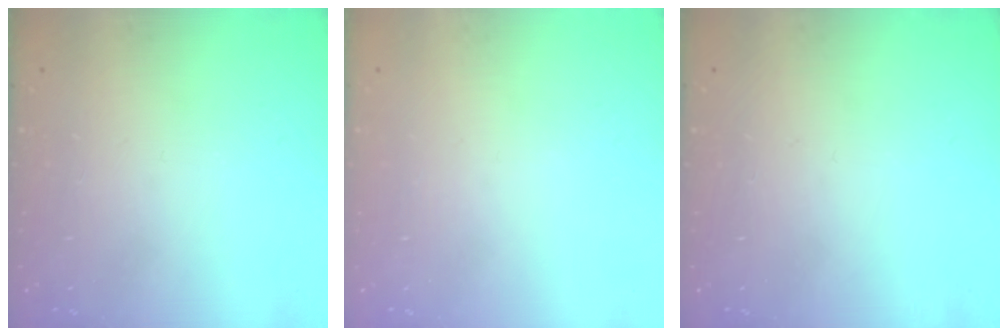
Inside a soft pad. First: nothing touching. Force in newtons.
{"total": 0.0}
{"total": 0.0}